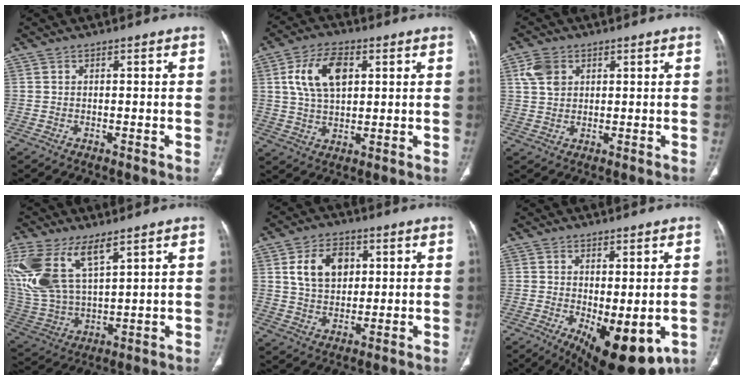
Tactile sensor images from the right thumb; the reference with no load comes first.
{"total": 11.2, "force": [3.2, 6.5, 8.6], "torque": [-0.150, 0.000, 0.059]}
{"total": 5.1, "force": [2.0, 3.7, 2.8], "torque": [-0.044, 0.000, 0.043]}
{"total": 20.1, "force": [10.2, 9.4, 14.5], "torque": [-0.337, -0.021, 0.218]}
{"total": 9.8, "force": [2.8, 7.0, 6.3], "torque": [-0.084, -0.005, 0.053]}
{"total": 13.1, "force": [-4.2, 5.5, 11.1], "torque": [-0.151, -0.020, -0.044]}